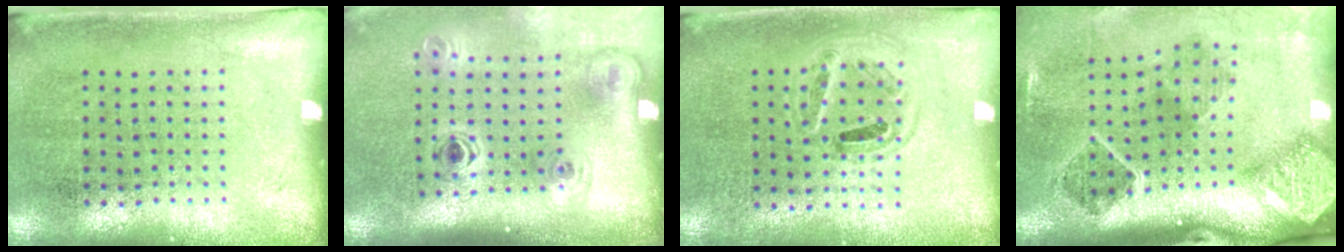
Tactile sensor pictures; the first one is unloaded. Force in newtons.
{"total": 2.1, "press": 1.4, "slide": 1.6}
{"total": 0.9, "press": 0.8, "slide": 0.3}
{"total": 2.9, "press": 1.9, "slide": 2.2}